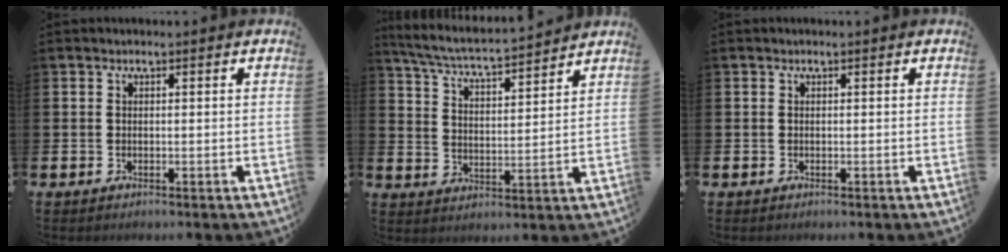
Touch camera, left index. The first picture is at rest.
{"total": 5.4, "force": [5.2, 0.2, 1.4], "torque": [-0.055, -0.040, 0.086]}
{"total": 0.0}